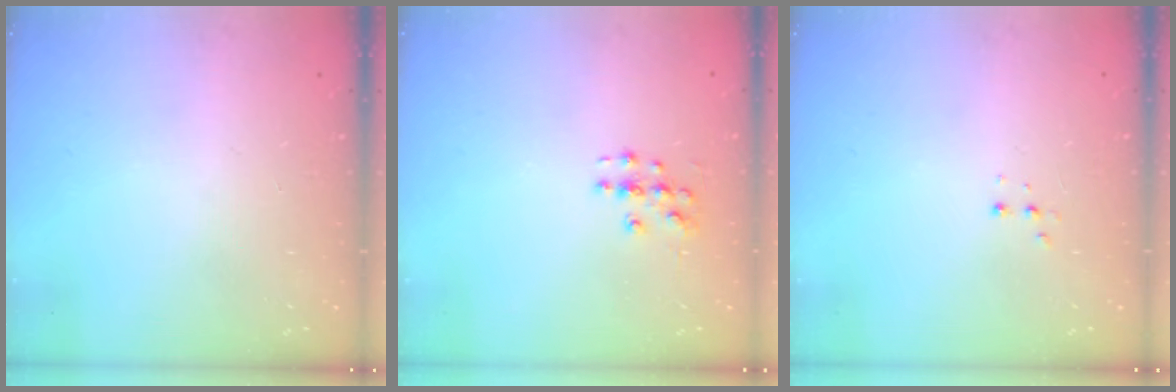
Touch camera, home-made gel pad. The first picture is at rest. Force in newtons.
{"total": 3.6, "press": 3.6, "slide": 0.3}
{"total": 3.0, "press": 2.9, "slide": 0.7}